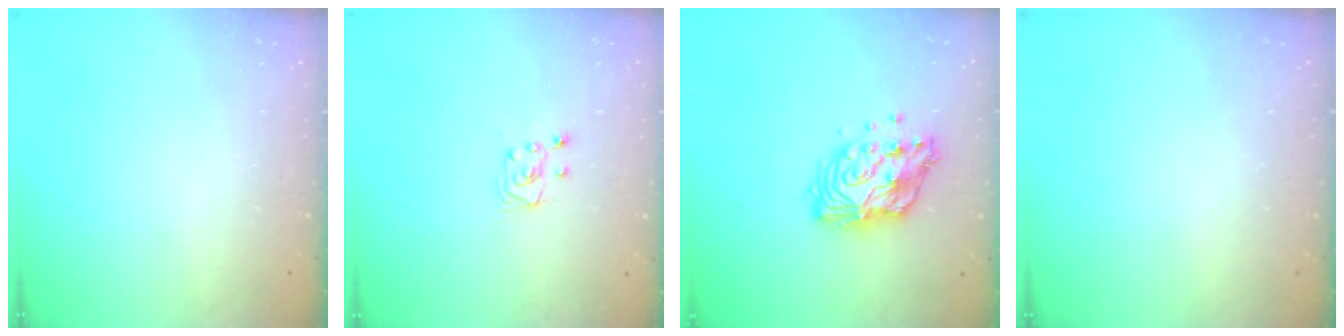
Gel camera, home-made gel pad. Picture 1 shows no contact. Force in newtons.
{"total": 4.3, "press": 4.3, "slide": 0.3}
{"total": 13.0, "press": 13.0, "slide": 1.1}
{"total": 0.0}